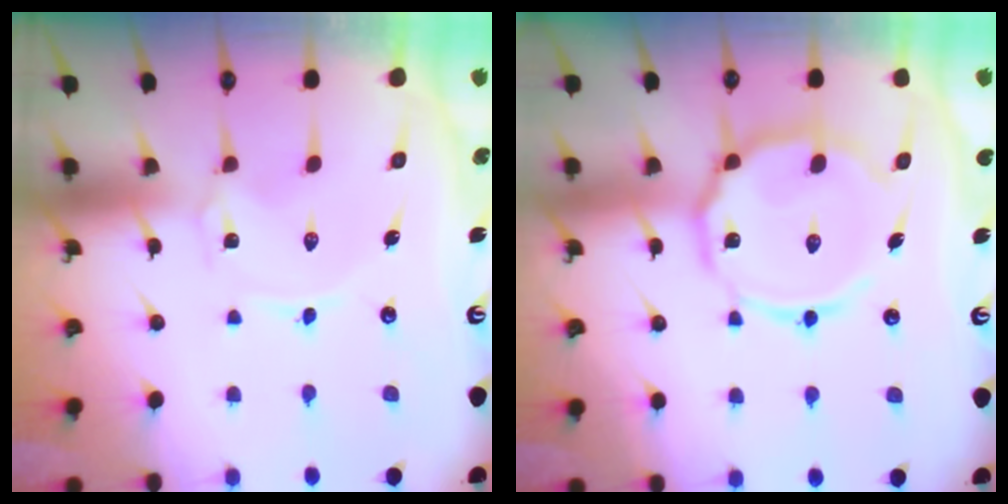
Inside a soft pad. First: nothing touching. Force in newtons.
{"total": 14.3, "press": 14.2, "slide": 1.3}